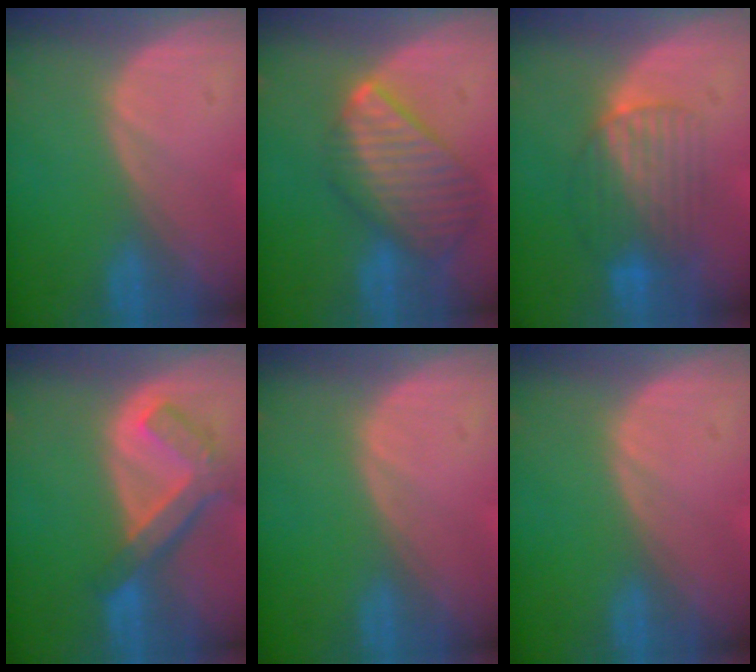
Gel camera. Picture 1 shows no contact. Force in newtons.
{"total": 9.7, "press": 8.5, "slide": 4.7}
{"total": 6.9, "press": 6.8, "slide": 1.3}
{"total": 7.5, "press": 6.5, "slide": 3.7}
{"total": 0.0}
{"total": 0.0}